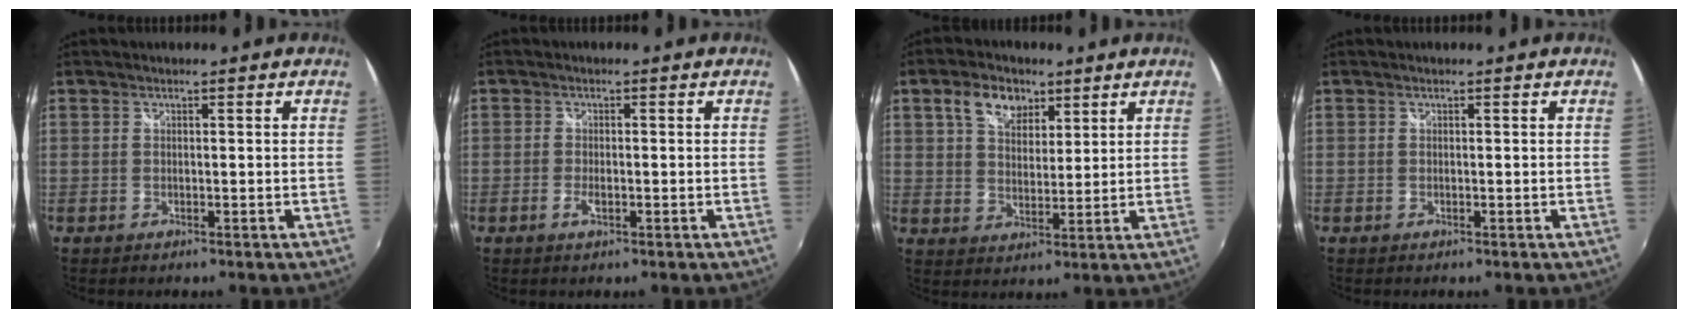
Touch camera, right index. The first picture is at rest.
{"total": 2.0, "force": [-0.8, 0.8, 1.7], "torque": [-0.035, -0.004, -0.015]}
{"total": 7.7, "force": [4.2, 4.8, 4.2], "torque": [-0.075, 0.017, 0.072]}
{"total": 0.0}